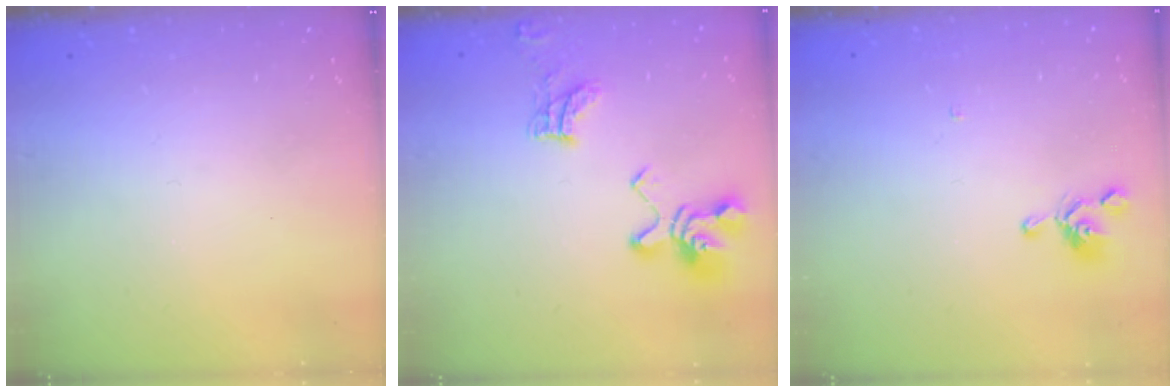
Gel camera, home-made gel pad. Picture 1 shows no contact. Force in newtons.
{"total": 8.4, "press": 8.3, "slide": 1.6}
{"total": 0.8, "press": 0.7, "slide": 0.5}